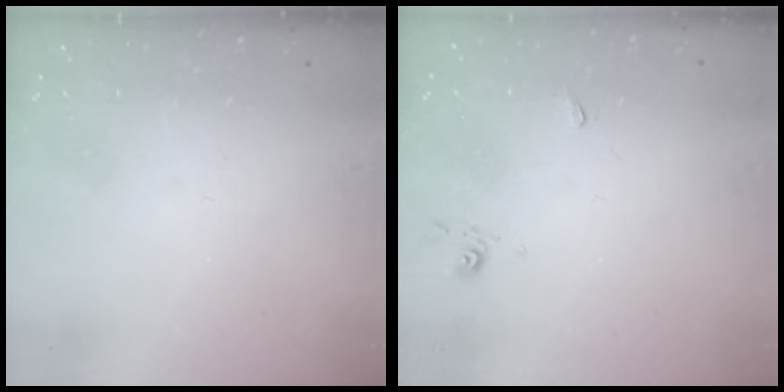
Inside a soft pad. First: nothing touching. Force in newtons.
{"total": 2.6, "press": 2.6, "slide": 0.5}